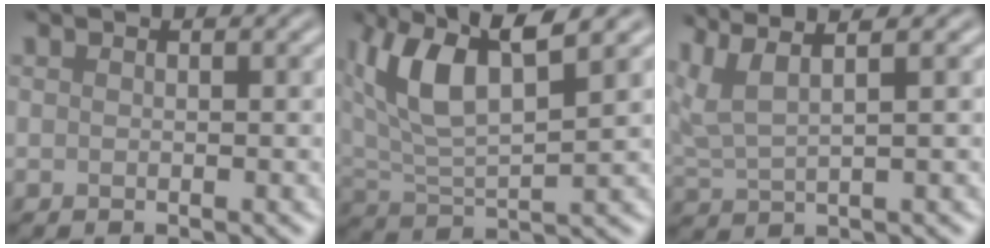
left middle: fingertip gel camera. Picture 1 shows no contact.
{"total": 5.7, "force": [2.4, 2.2, 4.7], "torque": [-0.115, 0.003, 0.069]}
{"total": 3.1, "force": [2.4, 0.0, 1.9], "torque": [-0.077, 0.005, 0.073]}